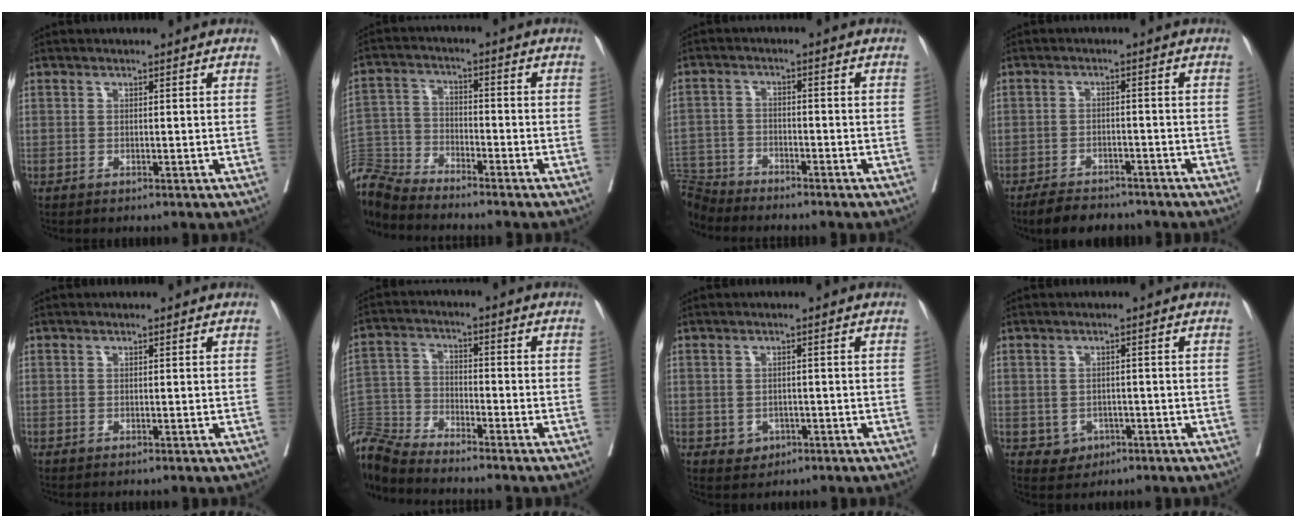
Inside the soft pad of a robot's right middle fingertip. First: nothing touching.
{"total": 8.6, "force": [-8.5, 0.8, 0.4], "torque": [-0.013, 0.005, -0.171]}
{"total": 7.4, "force": [-7.3, 1.2, 0.0], "torque": [-0.003, 0.002, -0.139]}
{"total": 6.7, "force": [-5.8, 2.4, 2.3], "torque": [-0.033, -0.006, -0.088]}
{"total": 0.0}
{"total": 9.8, "force": [-9.7, 0.6, 1.3], "torque": [-0.031, 0.008, -0.190]}
{"total": 2.4, "force": [-0.9, 2.1, 0.8], "torque": [-0.007, 0.005, -0.005]}
{"total": 3.2, "force": [-1.2, 2.8, 0.9], "torque": [-0.006, 0.006, -0.011]}